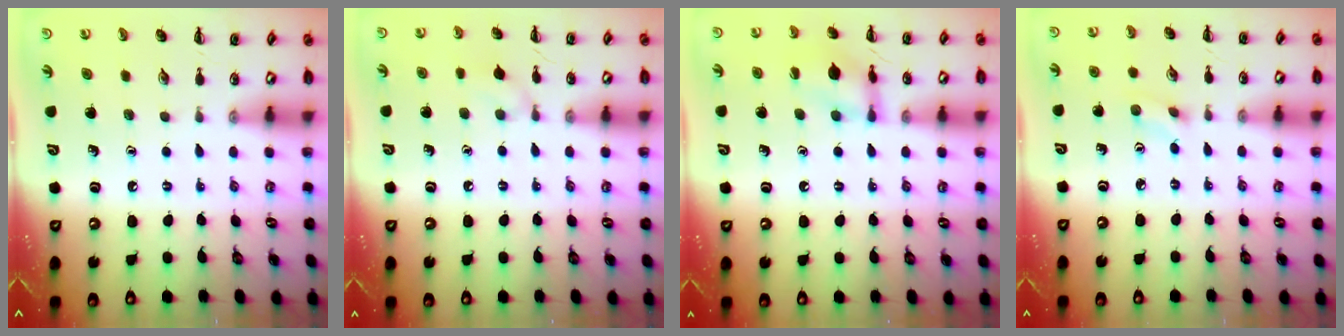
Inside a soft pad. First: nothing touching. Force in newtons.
{"total": 6.2, "press": 6.0, "slide": 1.8}
{"total": 11.4, "press": 11.4, "slide": 0.4}
{"total": 2.5, "press": 2.4, "slide": 0.9}